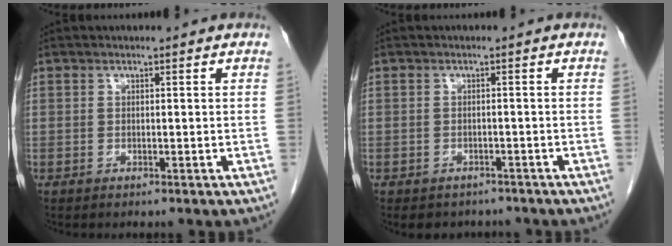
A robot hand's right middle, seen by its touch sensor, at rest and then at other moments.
{"total": 4.5, "force": [-3.8, 2.3, 0.5], "torque": [-0.004, 0.006, -0.046]}